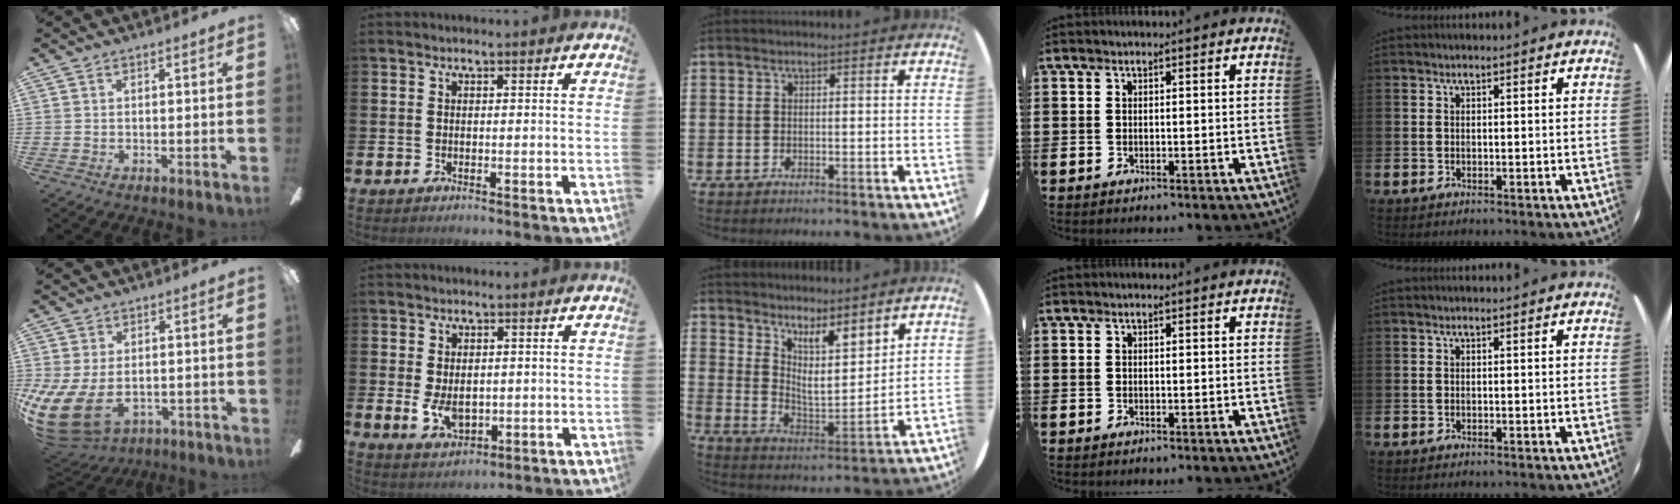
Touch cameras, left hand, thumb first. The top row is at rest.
{"thumb": {"total": 11.6, "force": [-1.7, 7.5, 8.6], "torque": [-0.202, -0.007, -0.028]}, "index": {"total": 4.0, "force": [-0.1, 2.6, 3.1], "torque": [-0.044, 0.000, -0.004]}, "middle": {"total": 6.6, "force": [5.7, 1.7, 2.8], "torque": [-0.068, -0.043, 0.100]}}